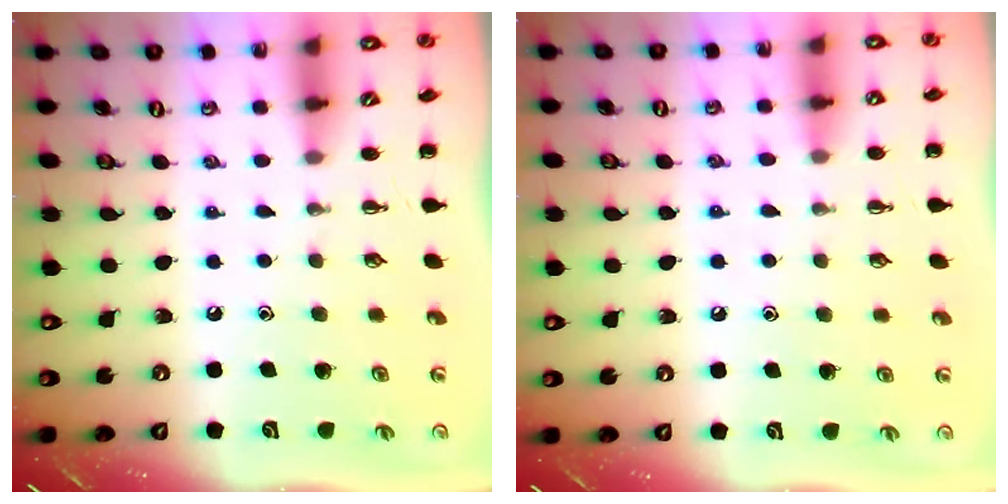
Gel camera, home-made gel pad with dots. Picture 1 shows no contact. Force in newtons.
{"total": 7.7, "press": 7.2, "slide": 2.8}